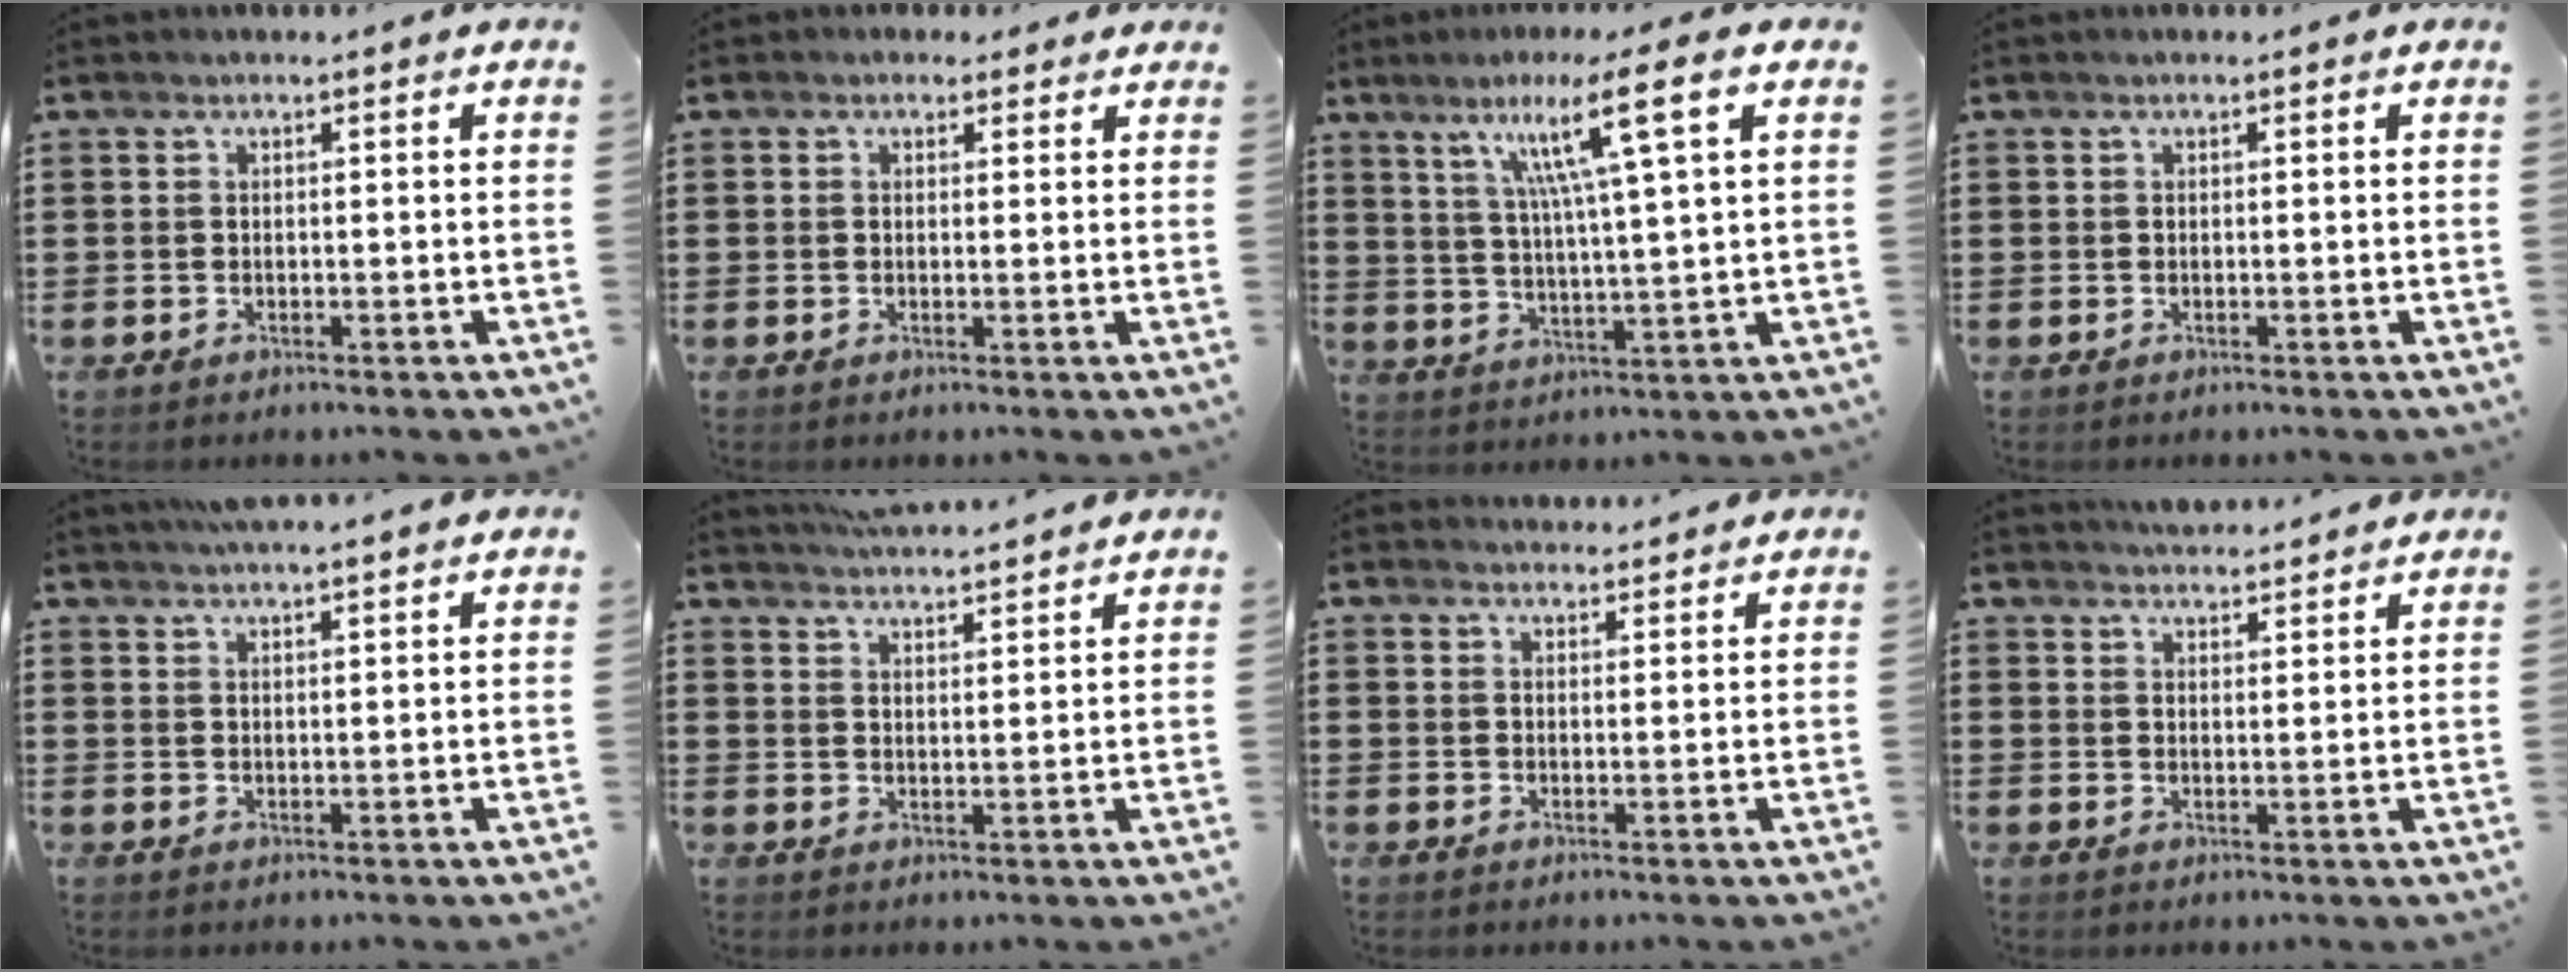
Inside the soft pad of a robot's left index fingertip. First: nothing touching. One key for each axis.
{"total": 1.6, "fx": 1.2, "fy": 1.0, "fz": 0.2, "tx": 0.000, "ty": 0.006, "tz": 0.020}
{"total": 11.1, "fx": 6.0, "fy": -0.3, "fz": 9.4, "tx": -0.180, "ty": -0.007, "tz": 0.089}
{"total": 0.0}
{"total": 3.0, "fx": 2.9, "fy": -0.4, "fz": 0.7, "tx": -0.022, "ty": -0.005, "tz": 0.055}
{"total": 4.1, "fx": 4.1, "fy": -0.3, "fz": 0.3, "tx": -0.020, "ty": -0.019, "tz": 0.075}
{"total": 2.2, "fx": 2.2, "fy": 0.2, "fz": -0.2, "tx": 0.005, "ty": -0.007, "tz": 0.040}
{"total": 3.4, "fx": 3.4, "fy": -0.1, "fz": 0.1, "tx": -0.004, "ty": -0.018, "tz": 0.059}